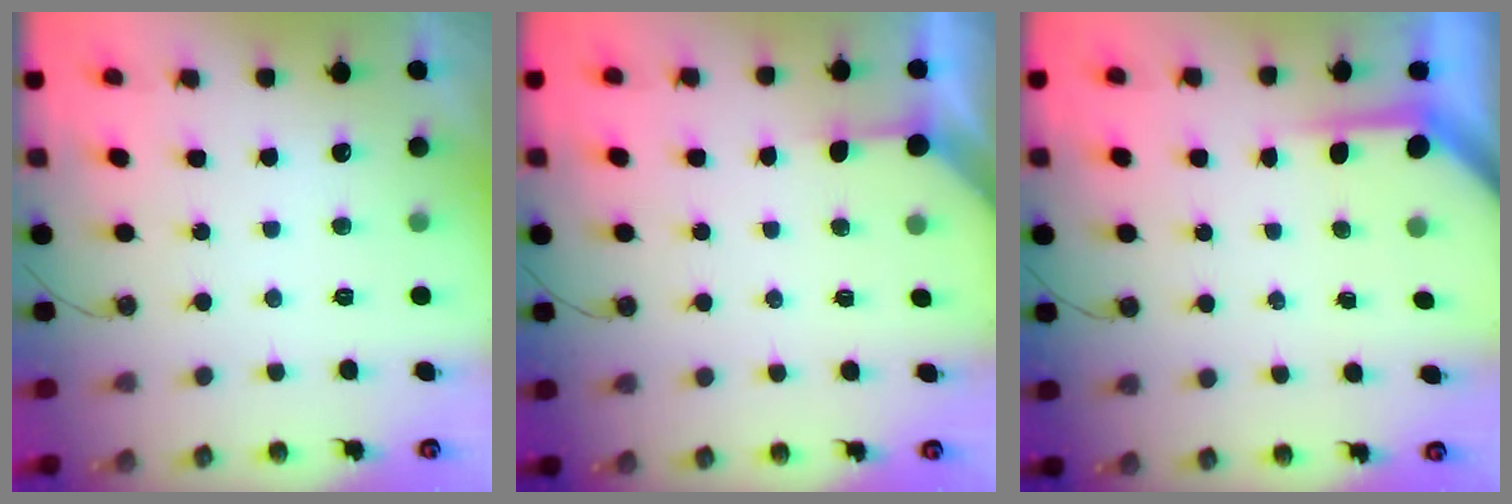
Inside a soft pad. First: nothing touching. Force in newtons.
{"total": 2.2, "press": 2.2, "slide": 0.3}
{"total": 3.9, "press": 3.9, "slide": 0.4}